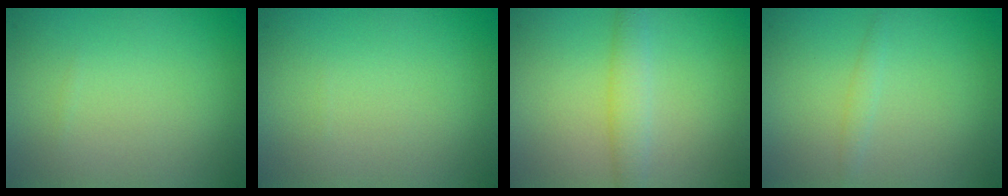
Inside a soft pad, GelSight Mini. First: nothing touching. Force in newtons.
{"total": 0.0}
{"total": 2.4, "press": 2.4, "slide": 0.1}
{"total": 0.9, "press": 0.9, "slide": 0.1}